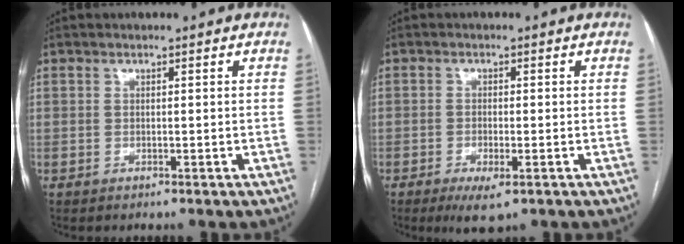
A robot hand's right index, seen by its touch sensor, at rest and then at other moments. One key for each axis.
{"total": 4.5, "fx": -2.4, "fy": 1.2, "fz": 3.6, "tx": -0.064, "ty": -0.008, "tz": -0.033}